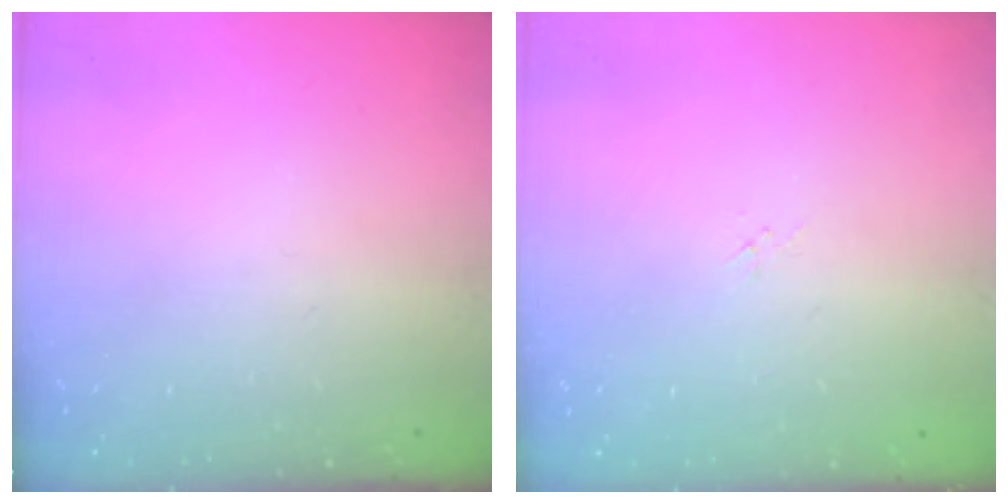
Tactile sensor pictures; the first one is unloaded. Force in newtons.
{"total": 1.7, "press": 1.6, "slide": 0.2}